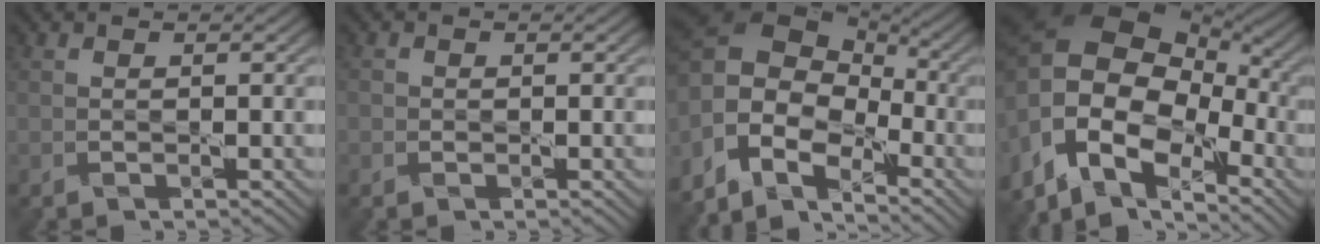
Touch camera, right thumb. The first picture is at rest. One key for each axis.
{"total": 0.7, "fx": -0.2, "fy": 0.7, "fz": -0.1, "tx": 0.003, "ty": -0.003, "tz": -0.007}
{"total": 13.6, "fx": -3.0, "fy": 9.0, "fz": 9.7, "tx": -0.231, "ty": -0.006, "tz": -0.061}
{"total": 15.8, "fx": -3.1, "fy": 10.5, "fz": 11.5, "tx": -0.247, "ty": -0.015, "tz": -0.058}